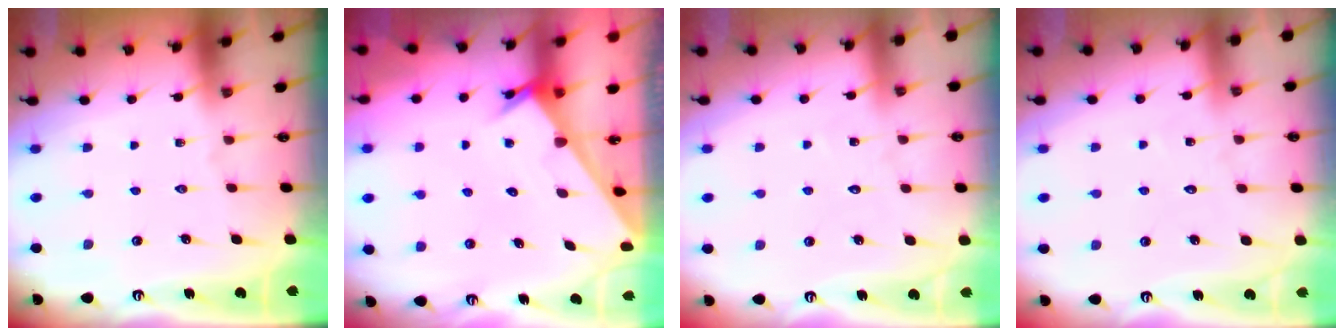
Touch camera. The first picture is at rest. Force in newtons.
{"total": 2.4, "press": 2.4, "slide": 0.1}
{"total": 4.2, "press": 4.2, "slide": 0.4}
{"total": 4.2, "press": 4.2, "slide": 0.4}